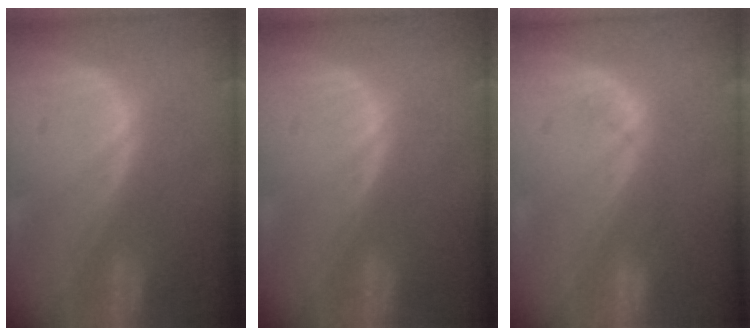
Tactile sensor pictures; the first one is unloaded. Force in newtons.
{"total": 0.0}
{"total": 2.1, "press": 1.9, "slide": 0.9}